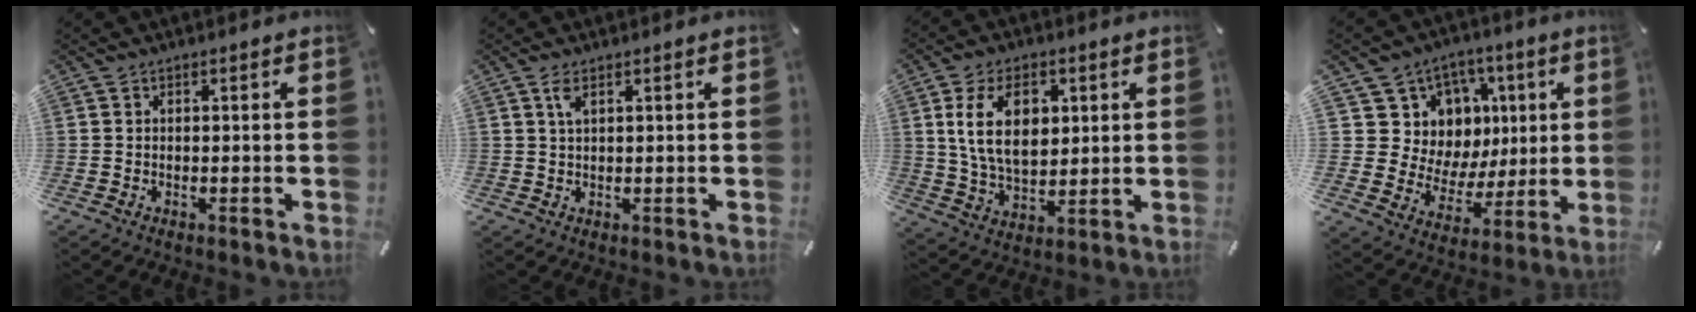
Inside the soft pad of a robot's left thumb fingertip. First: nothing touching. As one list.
[{"total": 2.3, "force": [1.0, 0.6, 2.0], "torque": [-0.042, 0.004, 0.017]}, {"total": 13.3, "force": [3.8, 8.6, 9.5], "torque": [-0.189, 0.000, 0.064]}, {"total": 10.8, "force": [3.0, 10.4, 0.3], "torque": [0.006, -0.050, 0.068]}]